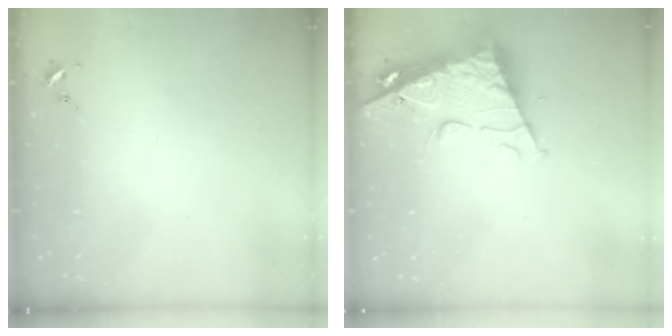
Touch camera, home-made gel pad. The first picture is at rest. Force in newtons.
{"total": 12.4, "press": 12.3, "slide": 1.3}